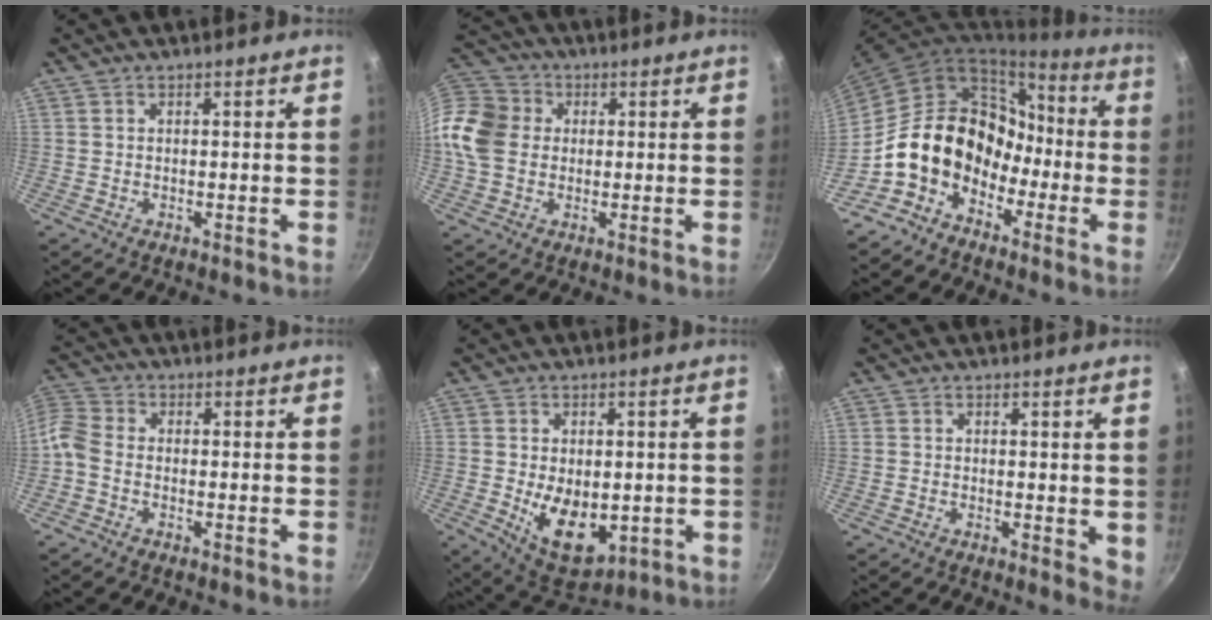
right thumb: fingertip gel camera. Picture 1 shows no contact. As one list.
[{"total": 12.5, "force": [0.6, 10.6, 6.7], "torque": [-0.115, 0.022, -0.006]}, {"total": 16.7, "force": [-6.2, 12.5, 9.1], "torque": [-0.102, 0.074, -0.116]}, {"total": 7.3, "force": [-2.3, 5.3, 4.4], "torque": [-0.110, 0.024, -0.068]}, {"total": 11.5, "force": [-1.3, 7.3, 8.8], "torque": [-0.111, -0.017, 0.001]}, {"total": 3.0, "force": [0.3, 1.5, 2.6], "torque": [-0.029, -0.007, 0.003]}]